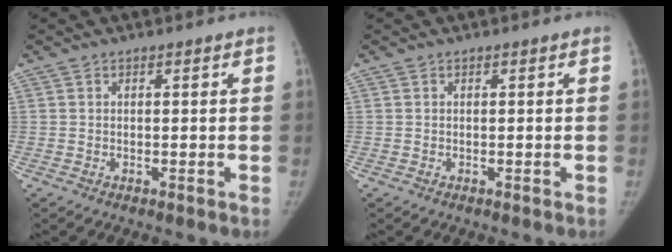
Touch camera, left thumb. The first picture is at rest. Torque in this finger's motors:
{"motor_torque": [-0.26, -0.17, -0.08, 0.11, -0.01]}